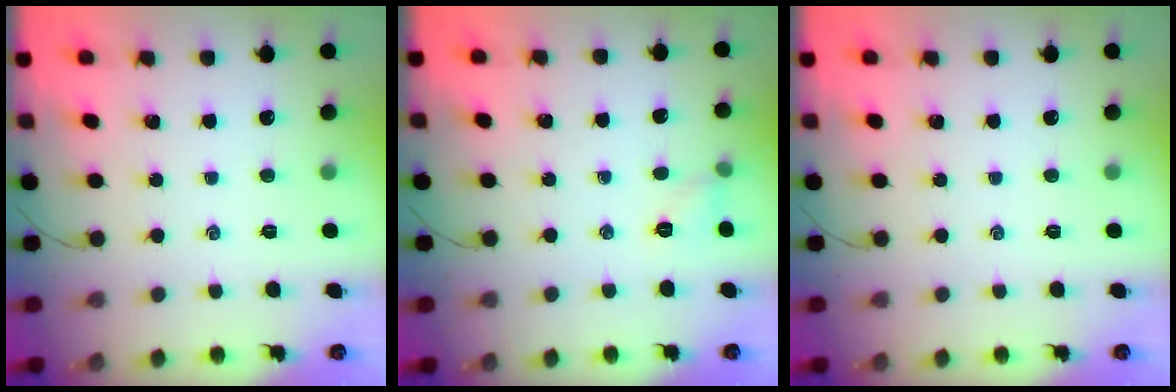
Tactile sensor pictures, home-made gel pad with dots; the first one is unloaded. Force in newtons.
{"total": 4.9, "press": 4.7, "slide": 1.4}
{"total": 0.0}